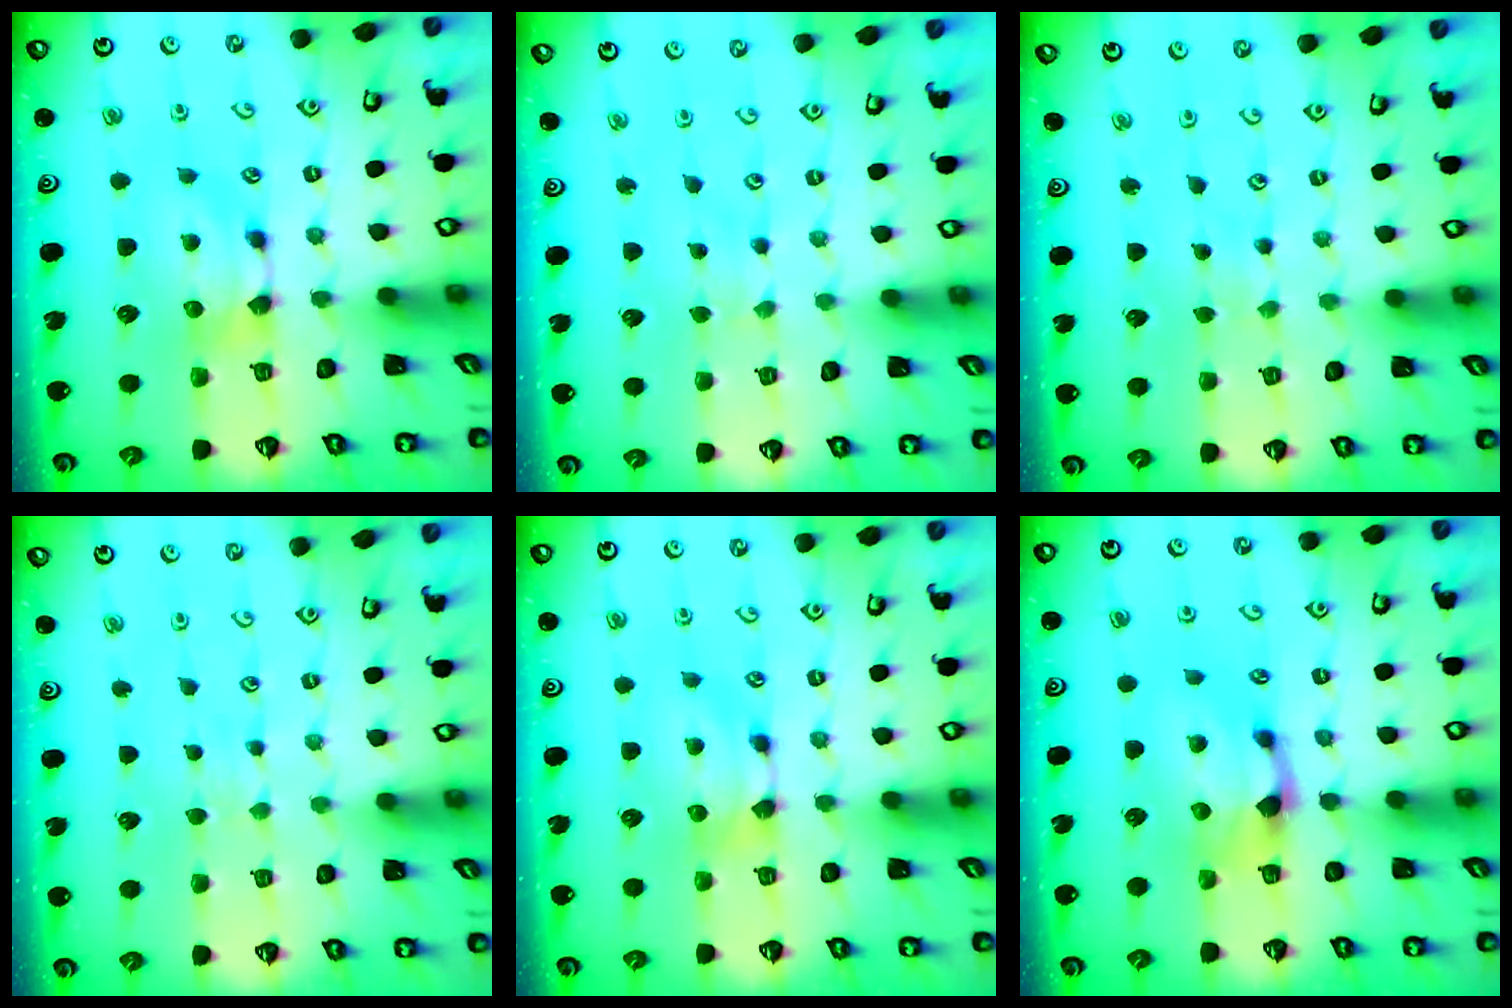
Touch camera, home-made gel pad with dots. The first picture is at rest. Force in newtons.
{"total": 2.4, "press": 2.4, "slide": 0.1}
{"total": 4.6, "press": 4.6, "slide": 0.2}
{"total": 3.8, "press": 3.8, "slide": 0.4}
{"total": 0.0}
{"total": 1.9, "press": 1.3, "slide": 1.4}